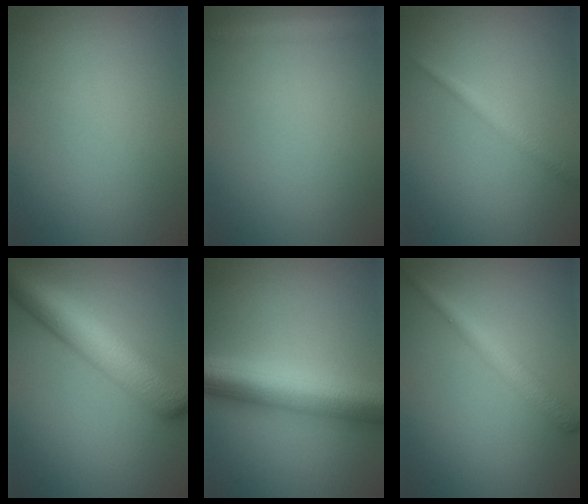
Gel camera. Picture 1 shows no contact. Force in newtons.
{"total": 2.1, "press": 2.1, "slide": 0.1}
{"total": 1.3, "press": 1.3, "slide": 0.0}
{"total": 8.7, "press": 8.7, "slide": 0.4}
{"total": 9.3, "press": 9.3, "slide": 0.3}
{"total": 2.7, "press": 2.7, "slide": 0.1}